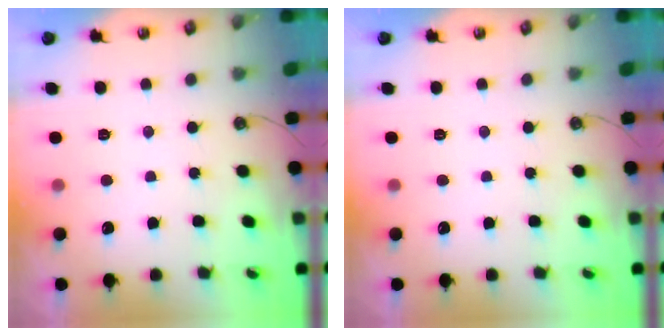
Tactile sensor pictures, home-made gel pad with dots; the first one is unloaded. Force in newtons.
{"total": 0.0}